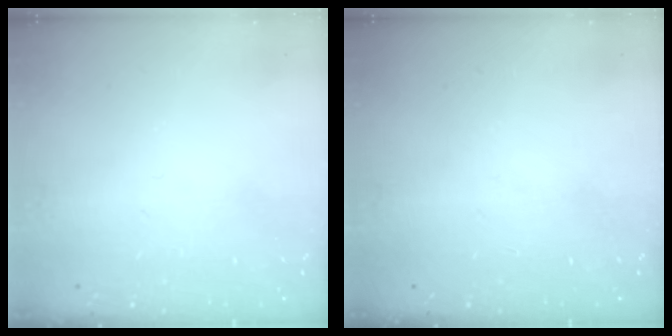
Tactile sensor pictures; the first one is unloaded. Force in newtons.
{"total": 0.0}